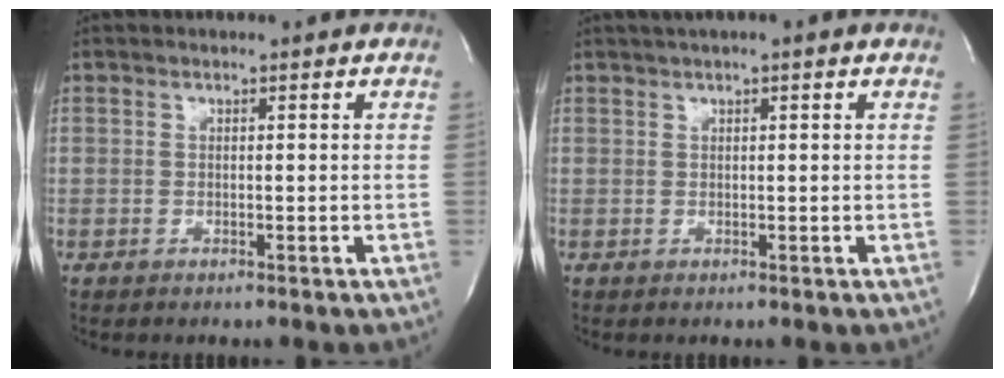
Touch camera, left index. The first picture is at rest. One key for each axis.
{"total": 3.1, "fx": 2.1, "fy": 0.1, "fz": 2.3, "tx": -0.039, "ty": 0.021, "tz": 0.031}